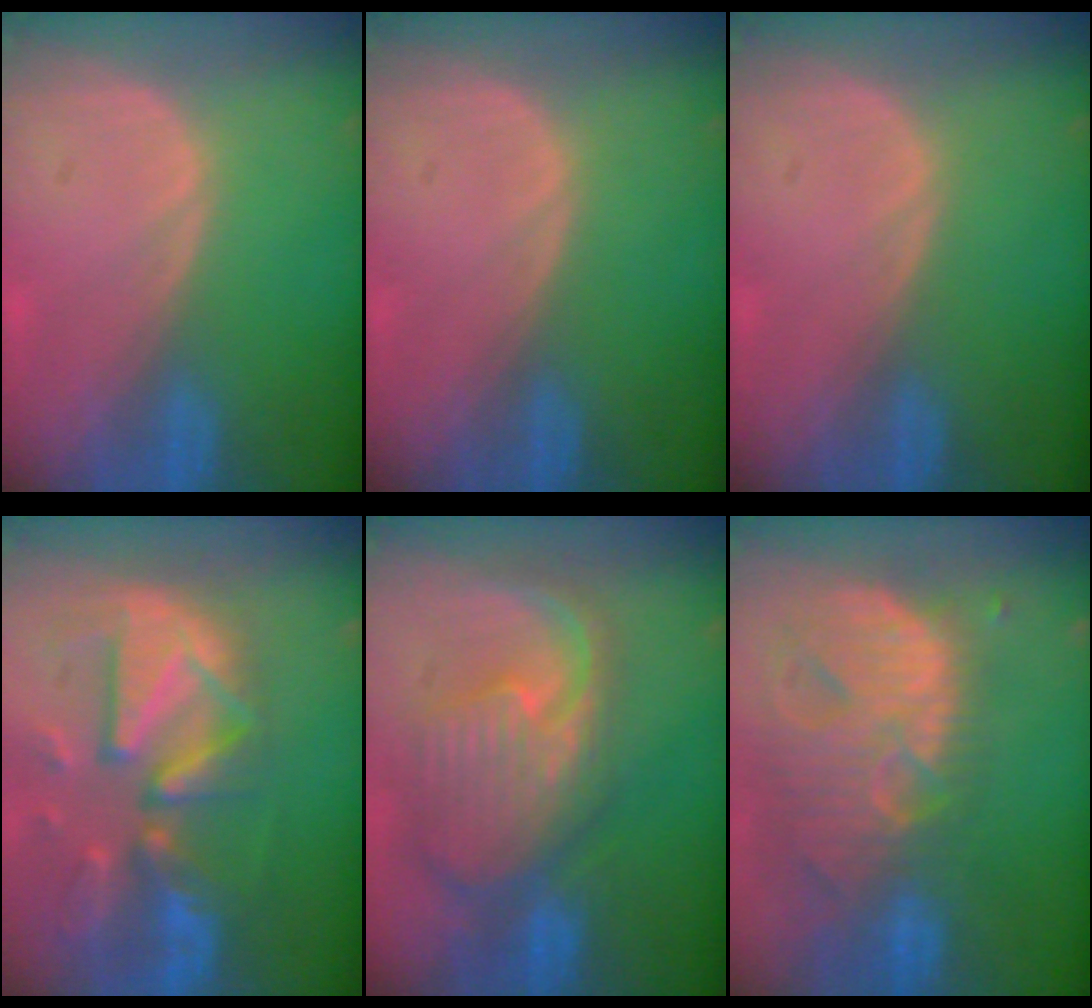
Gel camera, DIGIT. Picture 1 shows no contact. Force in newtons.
{"total": 0.0}
{"total": 0.0}
{"total": 12.5, "press": 10.8, "slide": 6.2}
{"total": 11.6, "press": 10.1, "slide": 5.8}
{"total": 13.8, "press": 11.6, "slide": 7.4}